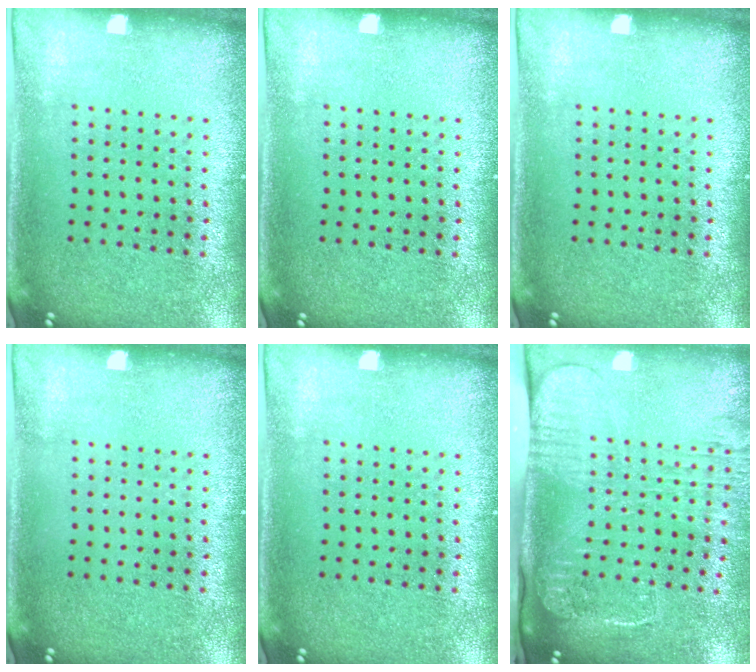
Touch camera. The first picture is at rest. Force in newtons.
{"total": 0.0}
{"total": 0.0}
{"total": 0.0}
{"total": 0.0}
{"total": 2.7, "press": 2.1, "slide": 1.7}